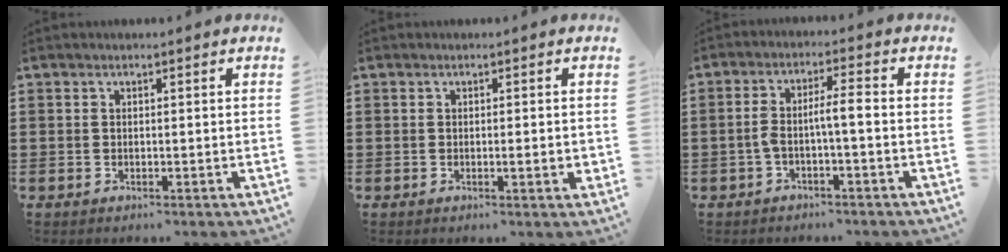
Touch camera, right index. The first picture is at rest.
{"total": 1.8, "force": [-0.2, 0.2, 1.7], "torque": [-0.028, -0.005, -0.003]}
{"total": 4.3, "force": [-1.2, 0.4, 4.1], "torque": [-0.084, 0.002, -0.029]}